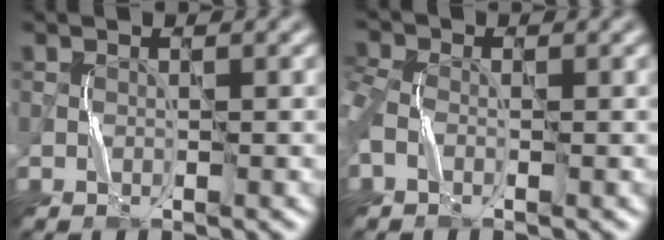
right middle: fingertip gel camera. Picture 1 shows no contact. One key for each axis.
{"total": 3.0, "fx": -0.6, "fy": 2.2, "fz": 1.9, "tx": -0.062, "ty": 0.001, "tz": -0.016}